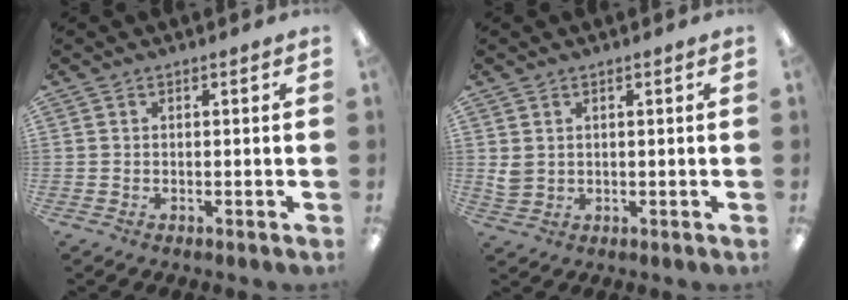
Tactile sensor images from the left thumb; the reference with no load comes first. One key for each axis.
{"total": 2.7, "fx": 1.1, "fy": 2.1, "fz": 1.3, "tx": -0.019, "ty": -0.001, "tz": 0.020}